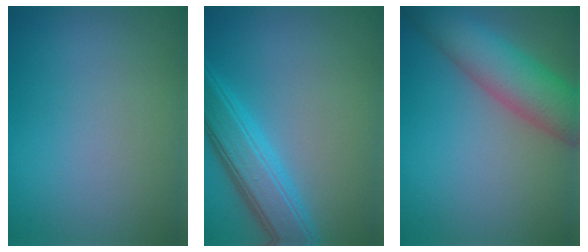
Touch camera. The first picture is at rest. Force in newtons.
{"total": 5.3, "press": 5.3, "slide": 0.3}
{"total": 7.1, "press": 7.0, "slide": 0.2}